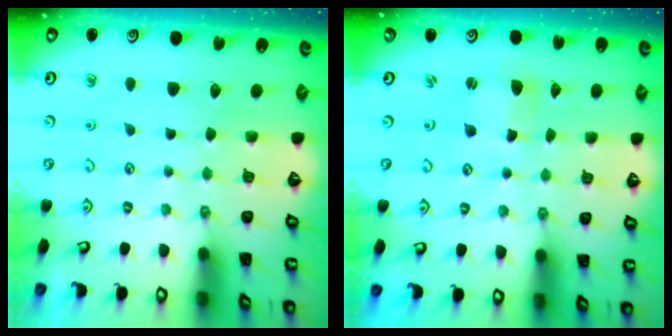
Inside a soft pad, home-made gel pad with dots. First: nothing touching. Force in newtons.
{"total": 1.7, "press": 1.7, "slide": 0.3}